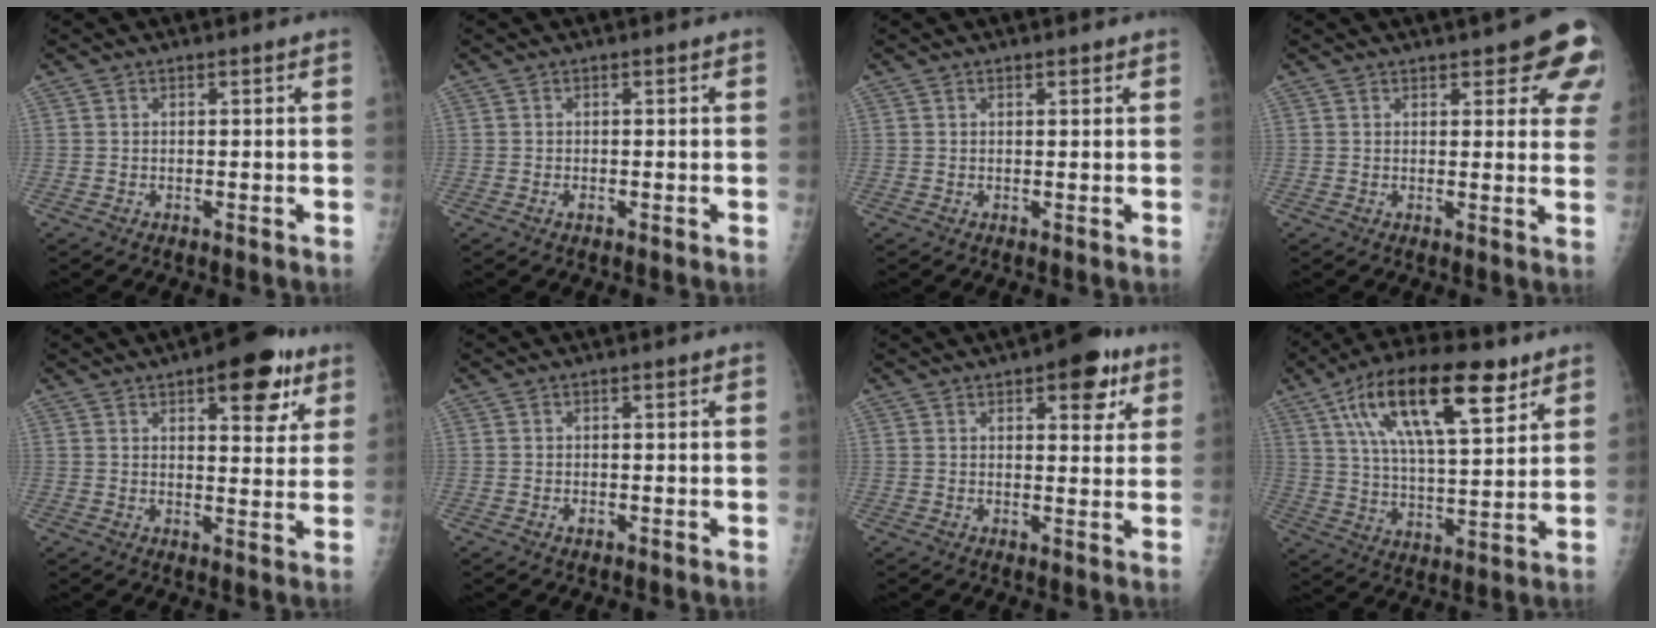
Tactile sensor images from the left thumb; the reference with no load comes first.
{"total": 0.8, "force": [-0.4, 0.4, 0.6], "torque": [-0.010, 0.000, -0.006]}
{"total": 0.9, "force": [0.6, 0.4, 0.6], "torque": [-0.007, -0.002, 0.007]}
{"total": 11.3, "force": [6.4, 4.1, 8.5], "torque": [-0.067, -0.023, 0.067]}
{"total": 11.6, "force": [6.1, 4.9, 8.6], "torque": [-0.074, -0.021, 0.074]}
{"total": 0.8, "force": [-0.3, 0.5, 0.5], "torque": [-0.007, -0.001, -0.005]}
{"total": 8.1, "force": [4.2, 3.7, 5.9], "torque": [-0.045, -0.013, 0.047]}
{"total": 20.8, "force": [10.6, 7.9, 16.1], "torque": [-0.255, -0.021, 0.180]}